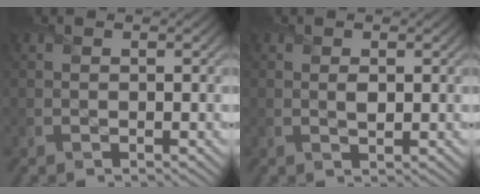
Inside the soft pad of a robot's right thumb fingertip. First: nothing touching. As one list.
[{"total": 1.2, "force": [0.3, 0.8, 0.9], "torque": [-0.018, -0.007, 0.005]}]